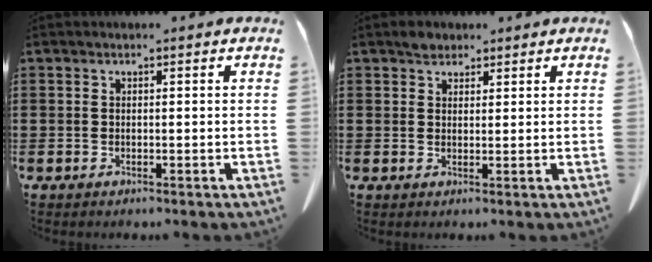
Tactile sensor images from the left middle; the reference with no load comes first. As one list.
[{"total": 2.2, "force": [1.8, 1.2, 0.5], "torque": [-0.006, -0.001, 0.034]}]